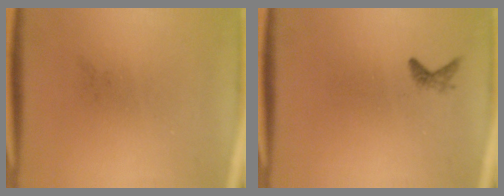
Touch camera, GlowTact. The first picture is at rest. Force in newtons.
{"total": 0.9}